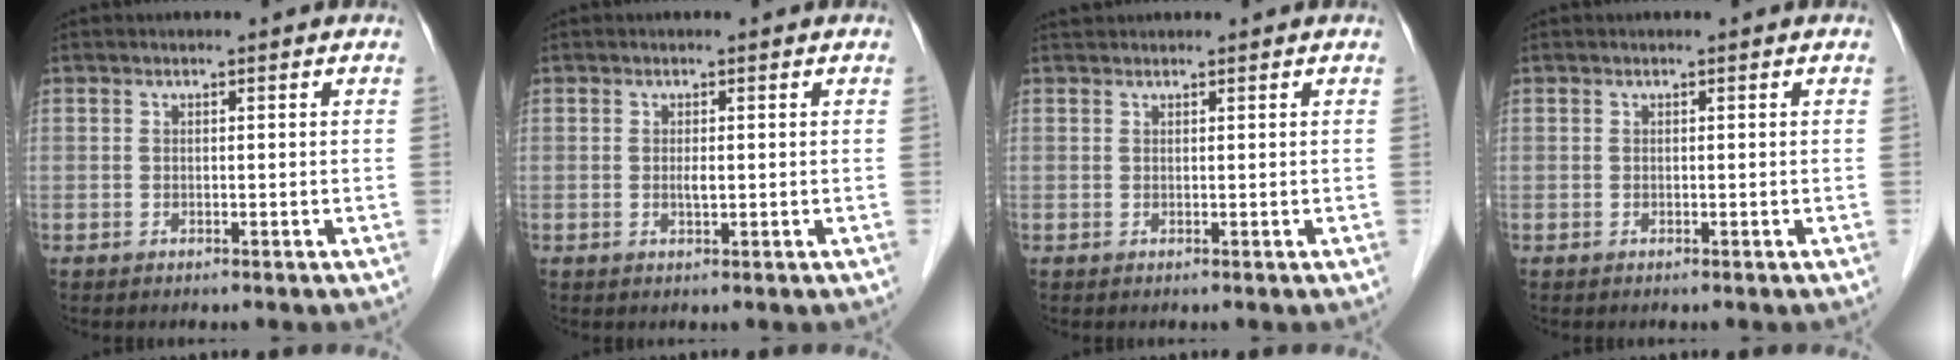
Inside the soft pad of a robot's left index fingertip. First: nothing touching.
{"total": 1.1, "force": [0.1, 0.3, 1.1], "torque": [-0.022, -0.002, 0.001]}
{"total": 1.5, "force": [1.4, 0.3, 0.2], "torque": [-0.010, 0.021, 0.028]}
{"total": 0.0}